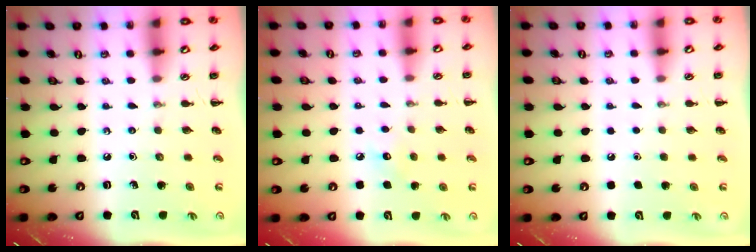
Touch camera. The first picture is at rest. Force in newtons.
{"total": 5.8, "press": 5.6, "slide": 1.5}
{"total": 1.7, "press": 1.7, "slide": 0.1}